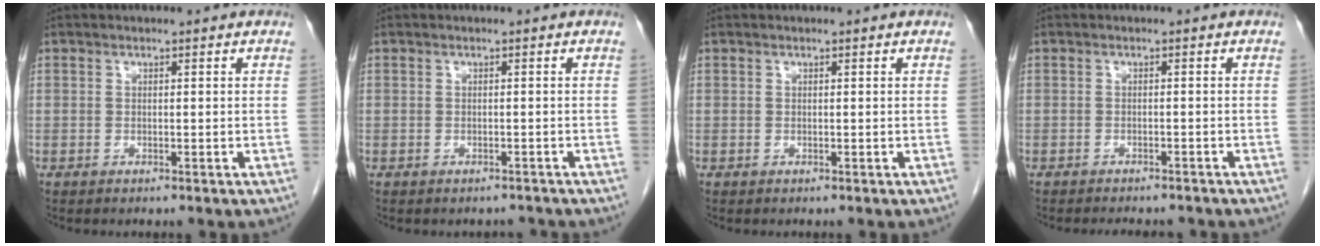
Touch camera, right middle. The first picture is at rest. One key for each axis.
{"total": 1.7, "fx": -1.5, "fy": 0.7, "fz": -0.2, "tx": 0.002, "ty": 0.001, "tz": -0.022}
{"total": 0.0}
{"total": 5.9, "fx": -5.4, "fy": 1.6, "fz": 1.8, "tx": -0.021, "ty": -0.002, "tz": -0.065}